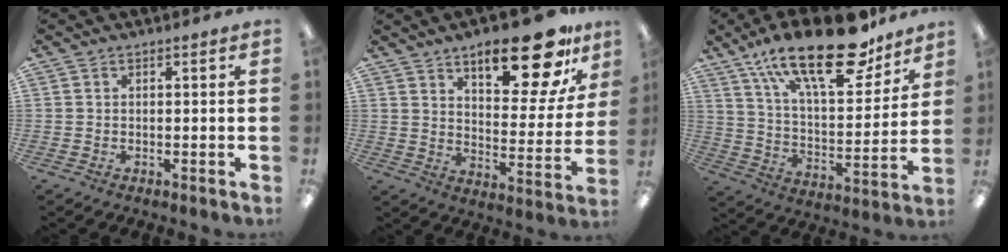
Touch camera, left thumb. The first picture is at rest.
{"total": 19.0, "force": [12.8, 6.8, 12.2], "torque": [-0.163, -0.080, 0.205]}
{"total": 25.8, "force": [16.8, 9.9, 16.9], "torque": [-0.270, -0.091, 0.281]}